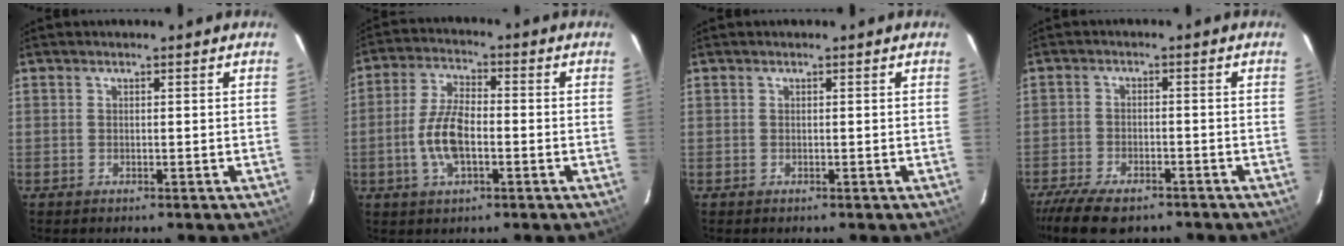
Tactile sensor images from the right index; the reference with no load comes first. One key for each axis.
{"total": 8.7, "fx": -2.2, "fy": 3.8, "fz": 7.5, "tx": -0.159, "ty": 0.005, "tz": -0.041}
{"total": 0.0}
{"total": 11.0, "fx": -8.7, "fy": 4.0, "fz": 5.4, "tx": -0.134, "ty": -0.031, "tz": -0.150}